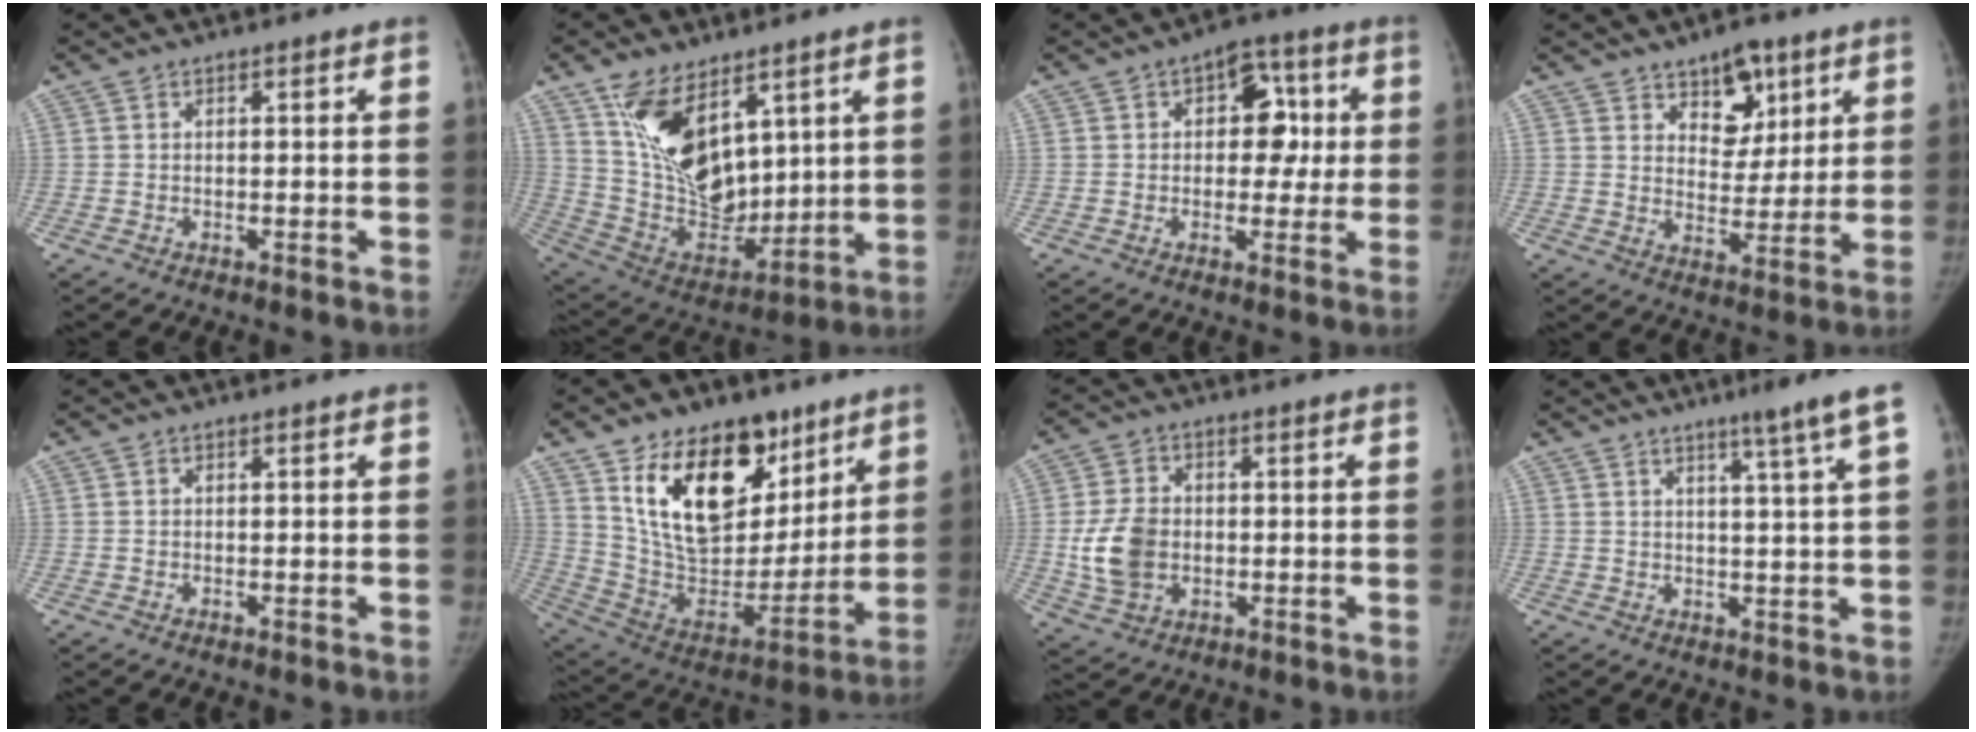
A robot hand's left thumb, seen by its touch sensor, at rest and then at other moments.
{"total": 18.4, "force": [9.1, 10.1, 12.4], "torque": [-0.178, -0.051, 0.192]}
{"total": 9.6, "force": [1.6, 6.5, 6.9], "torque": [-0.041, 0.017, 0.016]}
{"total": 9.4, "force": [5.6, 5.6, 5.0], "torque": [-0.035, -0.033, 0.089]}
{"total": 0.0}
{"total": 24.4, "force": [13.1, 14.4, 14.8], "torque": [-0.195, -0.052, 0.243]}
{"total": 9.1, "force": [-0.6, 6.8, 5.9], "torque": [-0.103, 0.002, -0.005]}
{"total": 6.6, "force": [4.0, -1.1, 5.2], "torque": [-0.075, -0.022, 0.057]}